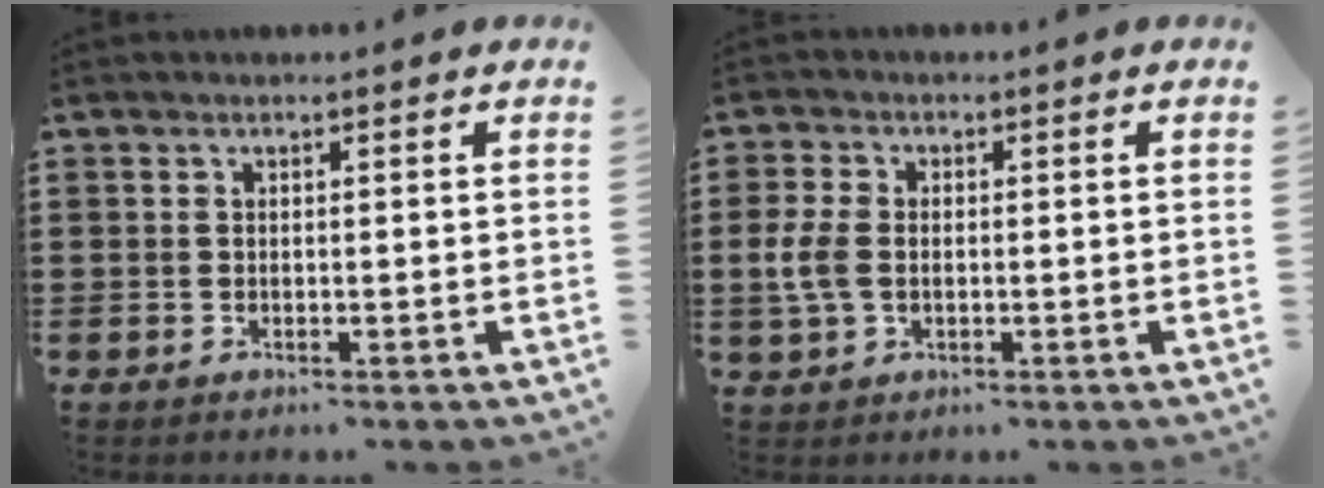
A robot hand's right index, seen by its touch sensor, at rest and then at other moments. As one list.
[{"total": 4.4, "force": [-0.4, 3.0, 3.2], "torque": [-0.087, -0.001, -0.013]}]